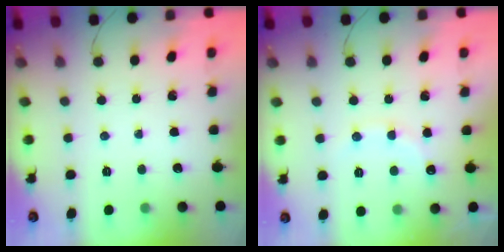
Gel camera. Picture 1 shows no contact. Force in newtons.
{"total": 9.8, "press": 9.7, "slide": 1.4}